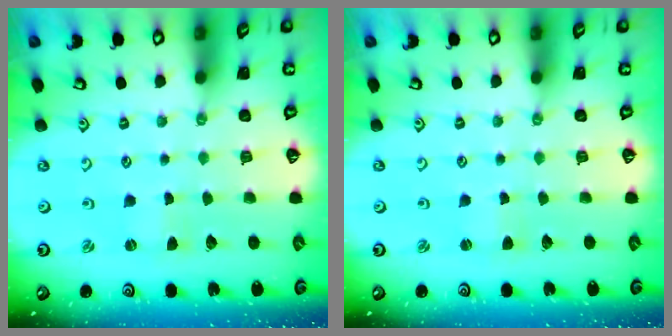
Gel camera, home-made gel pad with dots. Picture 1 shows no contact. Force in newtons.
{"total": 2.1, "press": 2.0, "slide": 0.4}